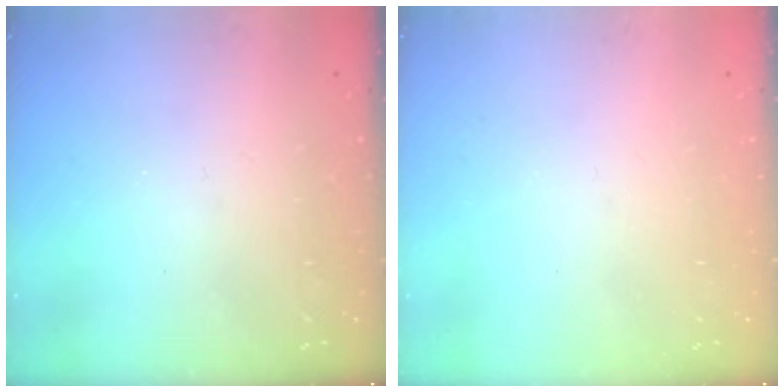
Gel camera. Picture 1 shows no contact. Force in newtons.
{"total": 0.0}